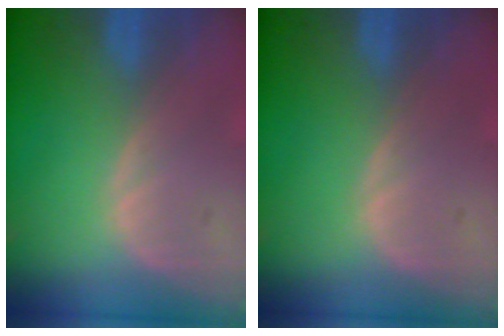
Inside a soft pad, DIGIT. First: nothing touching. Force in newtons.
{"total": 0.0}